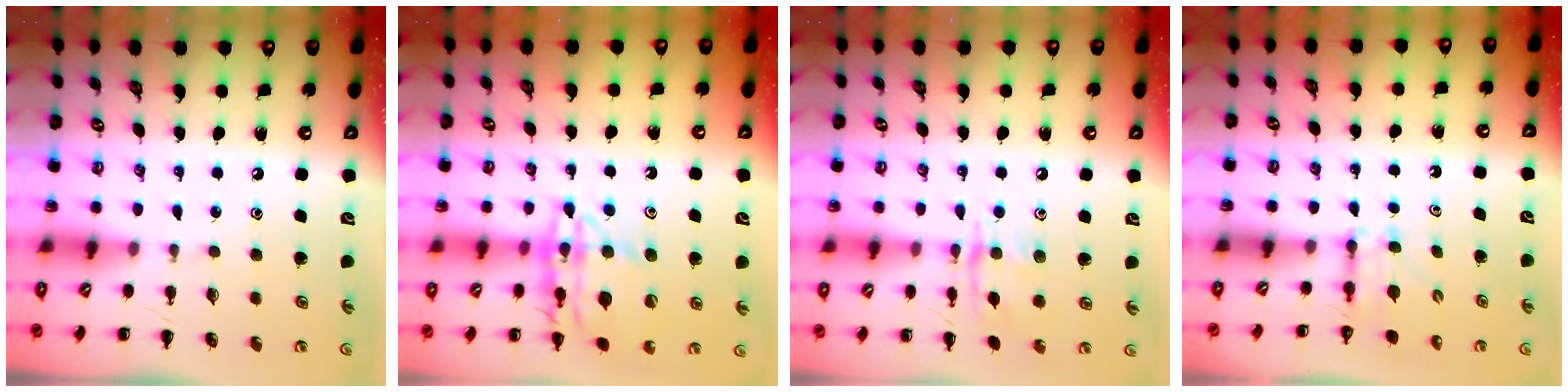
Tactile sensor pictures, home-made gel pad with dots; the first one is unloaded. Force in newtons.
{"total": 16.2, "press": 16.0, "slide": 2.3}
{"total": 10.6, "press": 10.6, "slide": 0.6}
{"total": 2.7, "press": 2.5, "slide": 1.1}